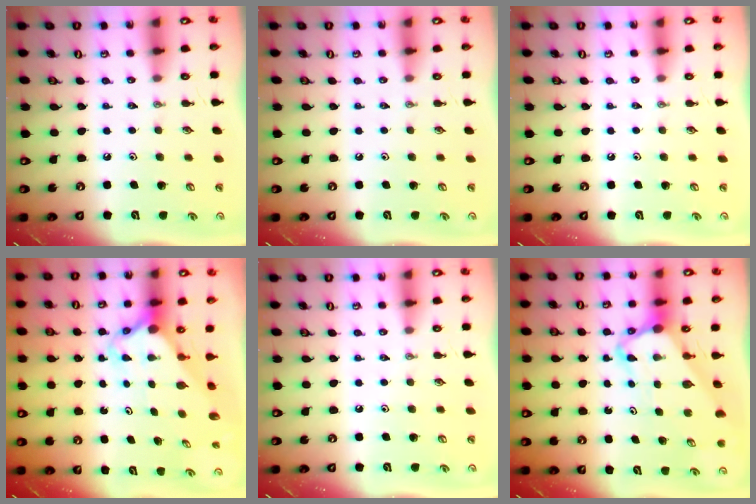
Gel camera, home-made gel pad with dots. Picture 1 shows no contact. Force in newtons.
{"total": 0.0}
{"total": 0.0}
{"total": 3.5, "press": 3.5, "slide": 0.3}
{"total": 0.0}
{"total": 5.5, "press": 5.5, "slide": 0.5}